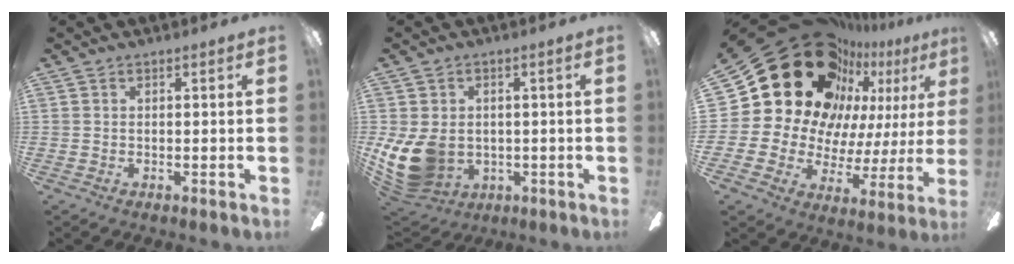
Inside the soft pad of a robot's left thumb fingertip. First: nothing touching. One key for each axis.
{"total": 11.4, "fx": -1.4, "fy": 9.0, "fz": 6.9, "tx": -0.170, "ty": -0.001, "tz": -0.021}
{"total": 29.3, "fx": 17.5, "fy": 18.6, "fz": 14.5, "tx": -0.220, "ty": -0.130, "tz": 0.353}